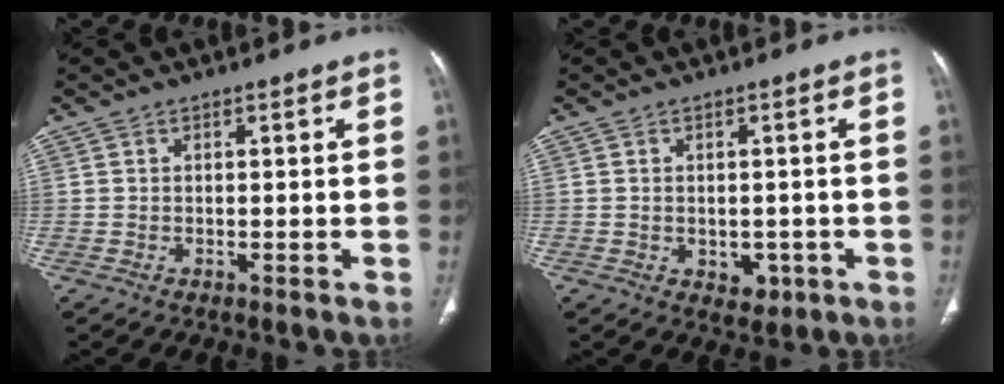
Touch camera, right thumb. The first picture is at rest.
{"total": 3.5, "force": [-0.9, 2.7, 2.0], "torque": [-0.007, 0.004, -0.003]}